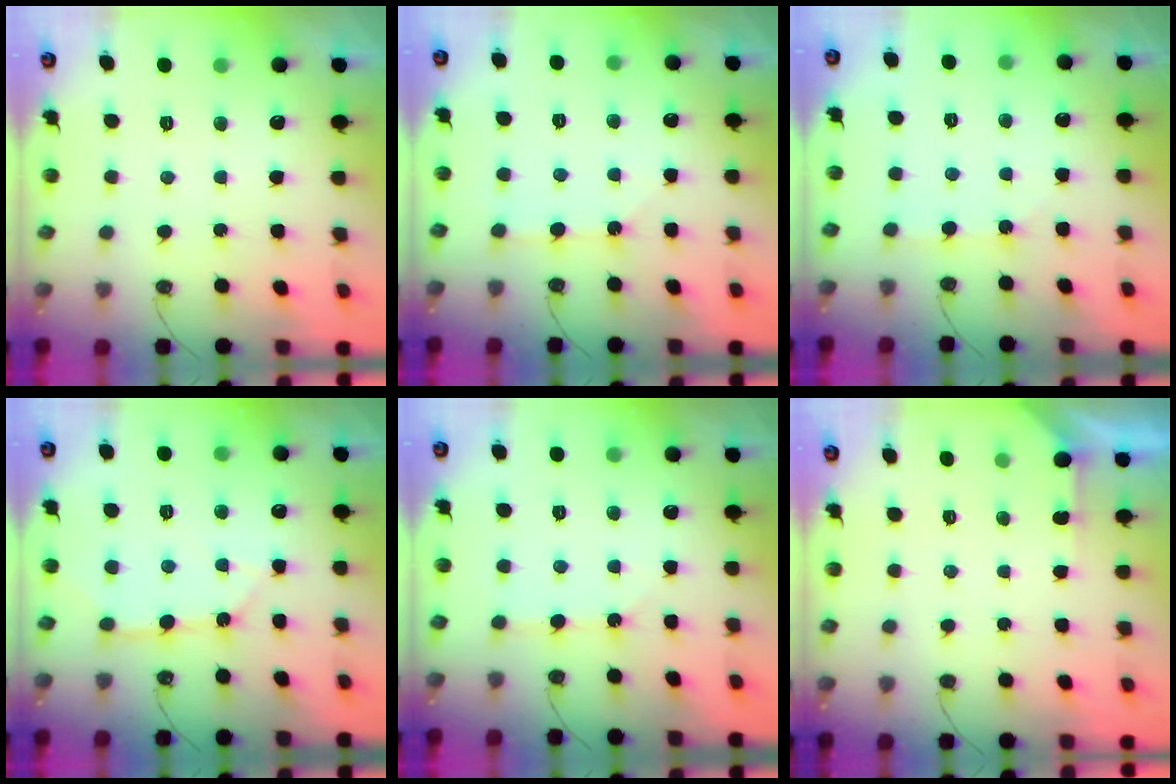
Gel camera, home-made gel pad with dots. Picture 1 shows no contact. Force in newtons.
{"total": 1.7, "press": 1.7, "slide": 0.3}
{"total": 2.2, "press": 2.2, "slide": 0.4}
{"total": 9.5, "press": 9.5, "slide": 0.9}
{"total": 4.4, "press": 4.4, "slide": 0.7}
{"total": 2.7, "press": 2.7, "slide": 0.3}